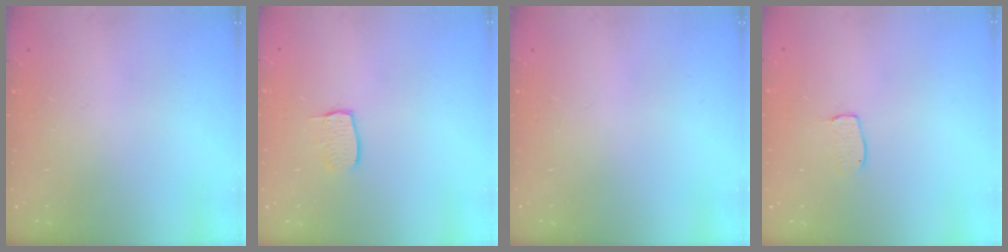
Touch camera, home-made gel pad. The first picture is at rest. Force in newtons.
{"total": 6.3, "press": 6.3, "slide": 0.2}
{"total": 0.0}
{"total": 4.5, "press": 4.5, "slide": 0.3}